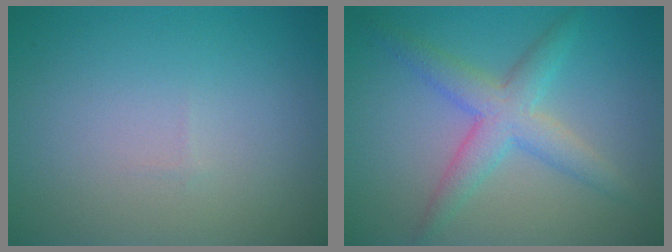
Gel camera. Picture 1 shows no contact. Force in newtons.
{"total": 4.3, "press": 4.3, "slide": 0.1}